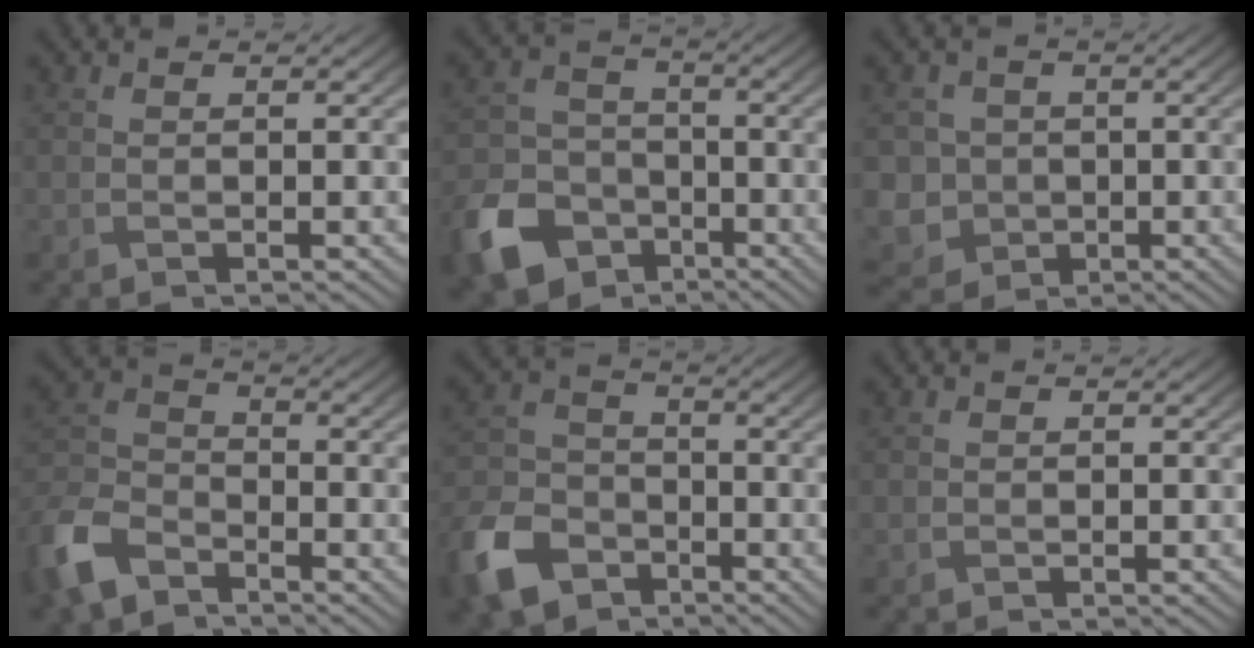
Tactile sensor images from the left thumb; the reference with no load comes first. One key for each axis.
{"total": 12.0, "fx": -6.7, "fy": 8.3, "fz": 5.6, "tx": -0.151, "ty": -0.036, "tz": -0.136}
{"total": 5.7, "fx": -1.0, "fy": 5.4, "fz": 1.3, "tx": -0.042, "ty": -0.013, "tz": -0.041}
{"total": 9.3, "fx": -6.5, "fy": 5.0, "fz": 4.4, "tx": -0.113, "ty": -0.014, "tz": -0.151}
{"total": 10.2, "fx": -6.2, "fy": 6.6, "fz": 4.7, "tx": -0.126, "ty": -0.022, "tz": -0.139}
{"total": 0.5, "fx": 0.0, "fy": 0.5, "fz": -0.1, "tx": 0.003, "ty": -0.003, "tz": -0.003}